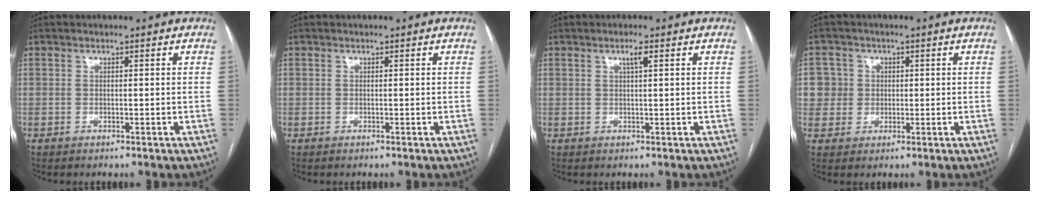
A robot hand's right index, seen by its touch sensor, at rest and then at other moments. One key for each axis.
{"total": 0.0}
{"total": 1.7, "fx": 0.8, "fy": 0.0, "fz": 1.5, "tx": -0.030, "ty": 0.000, "tz": 0.013}
{"total": 4.7, "fx": 0.8, "fy": 4.7, "fz": -0.1, "tx": 0.011, "ty": 0.014, "tz": 0.020}